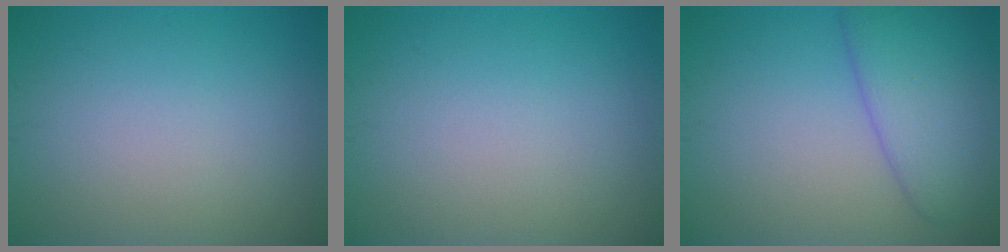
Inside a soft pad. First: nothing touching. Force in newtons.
{"total": 0.0}
{"total": 5.6, "press": 5.6, "slide": 0.3}